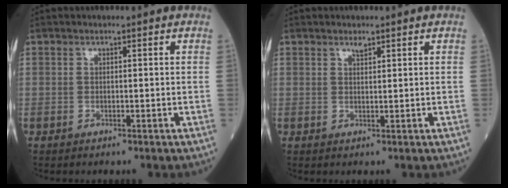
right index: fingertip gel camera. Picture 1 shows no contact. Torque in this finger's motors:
{"motor_torque": [-0.04, 0.02, -0.01, 0.02]}